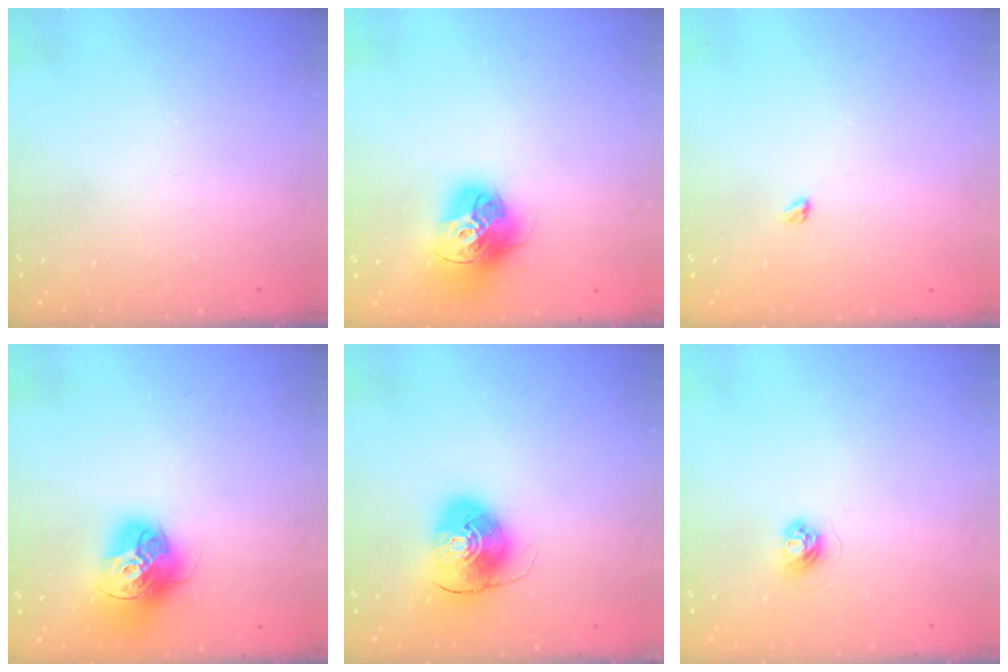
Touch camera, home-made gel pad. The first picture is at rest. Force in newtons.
{"total": 15.9, "press": 15.8, "slide": 1.7}
{"total": 2.4, "press": 2.4, "slide": 0.4}
{"total": 15.9, "press": 15.8, "slide": 1.7}
{"total": 9.4, "press": 9.2, "slide": 1.5}
{"total": 4.0, "press": 4.0, "slide": 0.4}